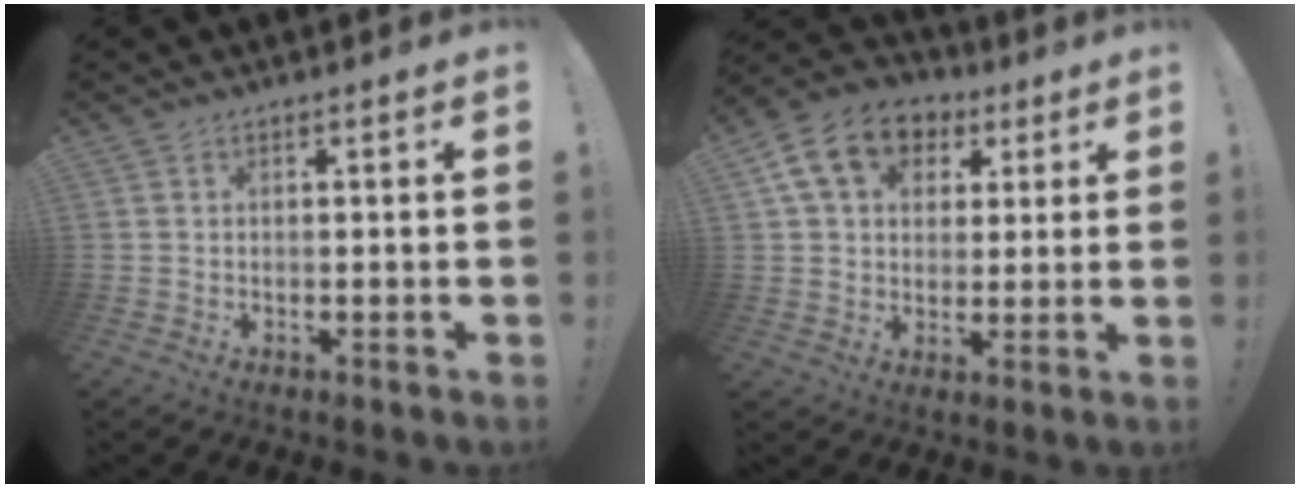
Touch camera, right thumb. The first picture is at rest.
{"total": 14.5, "force": [5.9, 10.9, 7.5], "torque": [-0.118, -0.011, 0.116]}